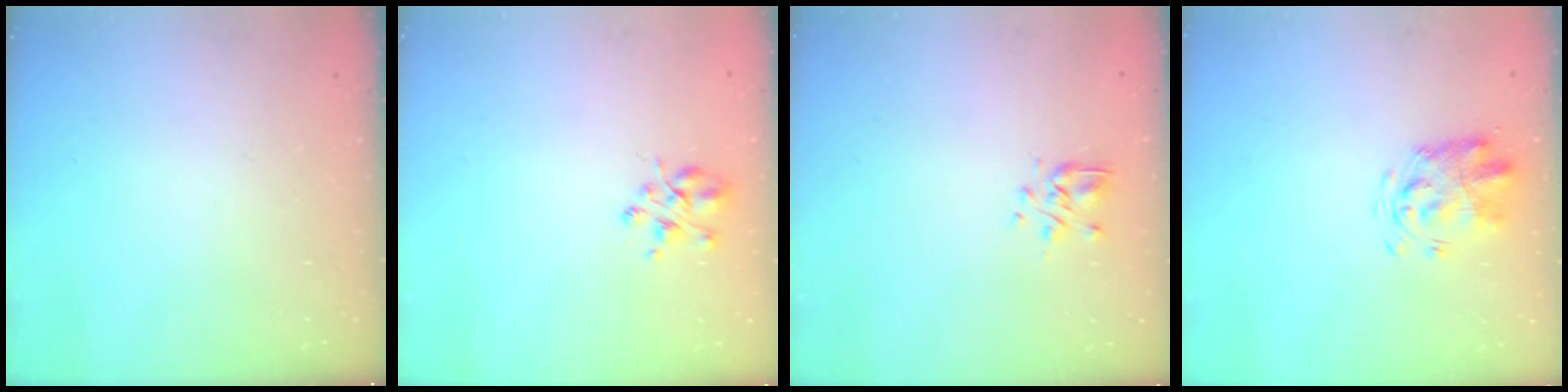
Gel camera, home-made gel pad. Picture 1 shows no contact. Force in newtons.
{"total": 3.9, "press": 3.8, "slide": 0.7}
{"total": 3.4, "press": 3.2, "slide": 1.2}
{"total": 3.9, "press": 3.9, "slide": 0.8}